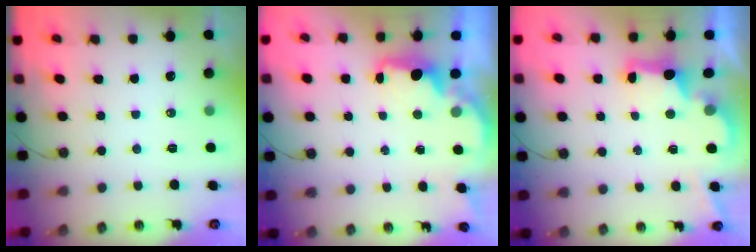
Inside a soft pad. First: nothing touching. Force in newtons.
{"total": 2.2, "press": 2.1, "slide": 0.6}
{"total": 2.9, "press": 2.8, "slide": 0.9}